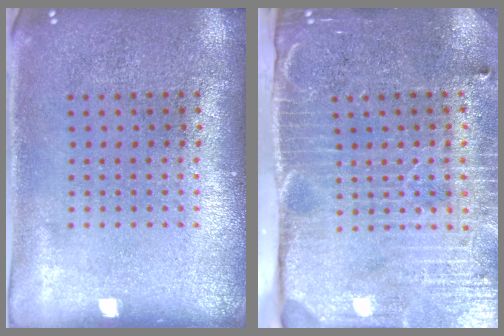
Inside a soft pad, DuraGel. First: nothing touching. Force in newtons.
{"total": 4.5, "press": 3.7, "slide": 2.6}